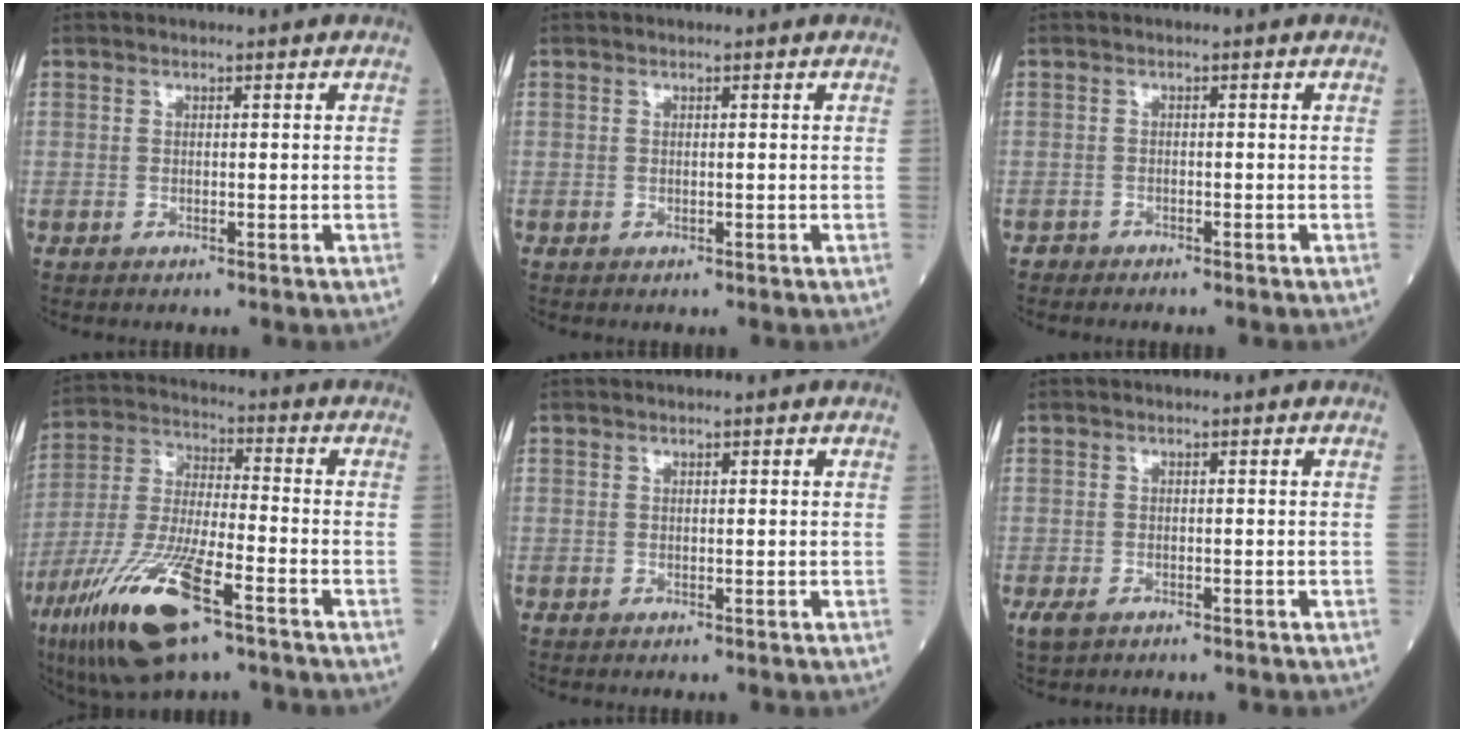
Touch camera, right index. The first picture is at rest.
{"total": 0.0}
{"total": 1.0, "force": [-0.9, 0.2, -0.2], "torque": [0.000, 0.000, -0.021]}
{"total": 17.0, "force": [-9.4, 3.2, 13.7], "torque": [-0.303, -0.037, -0.173]}
{"total": 0.0}
{"total": 2.4, "force": [-1.7, 1.0, 1.3], "torque": [-0.032, -0.005, -0.025]}